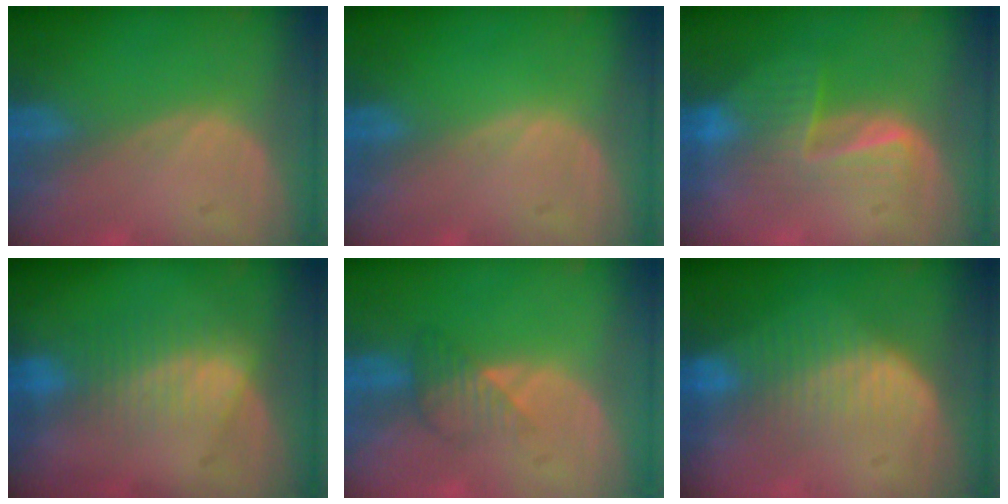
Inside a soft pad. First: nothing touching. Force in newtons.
{"total": 0.0}
{"total": 6.7, "press": 6.3, "slide": 2.2}
{"total": 7.4, "press": 6.3, "slide": 3.8}
{"total": 3.3, "press": 3.1, "slide": 1.0}
{"total": 7.5, "press": 6.7, "slide": 3.4}